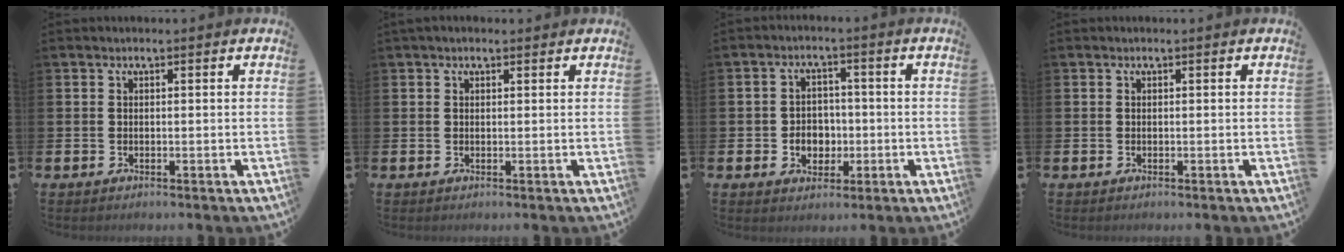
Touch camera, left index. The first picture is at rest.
{"total": 0.9, "force": [0.7, 0.4, 0.5], "torque": [0.003, 0.000, 0.008]}
{"total": 3.6, "force": [-0.6, 3.3, 1.3], "torque": [-0.016, -0.003, -0.022]}
{"total": 0.0}